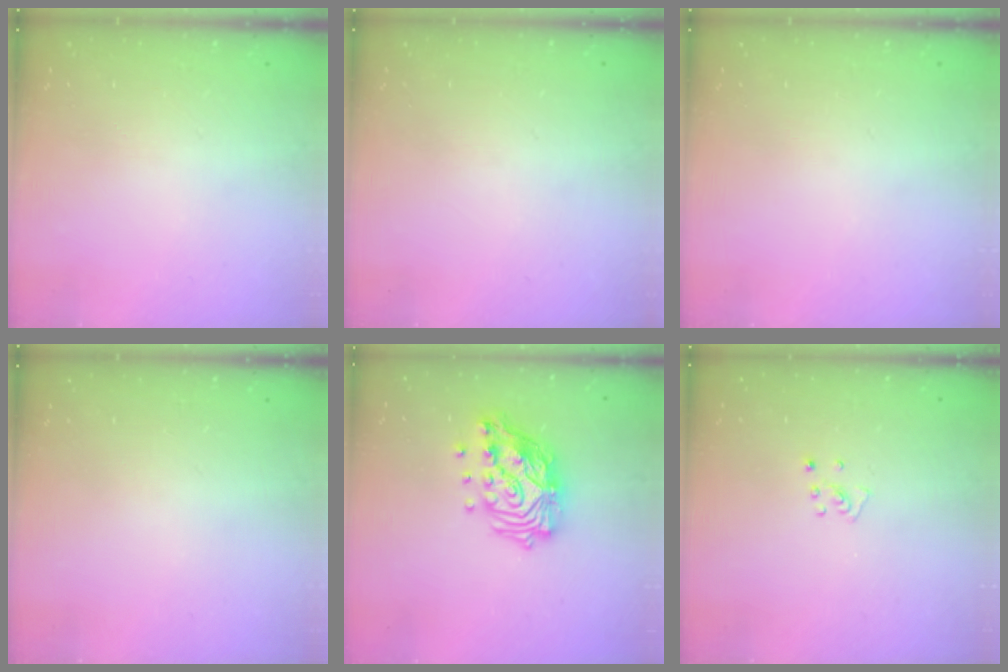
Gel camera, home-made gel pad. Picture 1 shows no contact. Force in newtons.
{"total": 0.0}
{"total": 0.0}
{"total": 0.0}
{"total": 15.2, "press": 15.1, "slide": 2.0}
{"total": 3.8, "press": 3.8, "slide": 0.4}